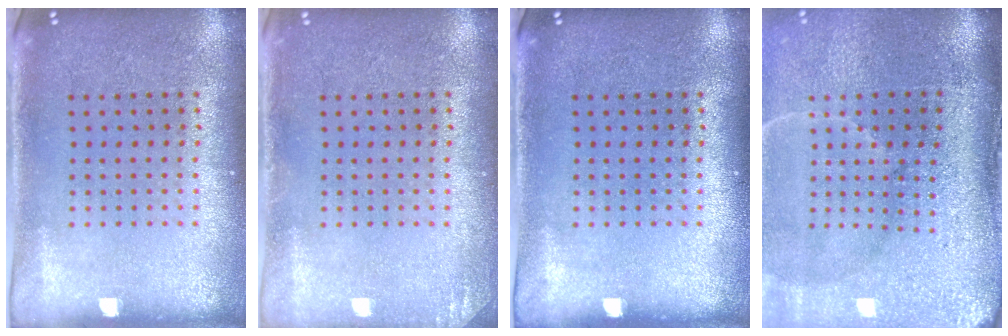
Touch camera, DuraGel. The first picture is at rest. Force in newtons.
{"total": 1.1, "press": 1.1, "slide": 0.1}
{"total": 0.0}
{"total": 5.0, "press": 4.2, "slide": 2.7}